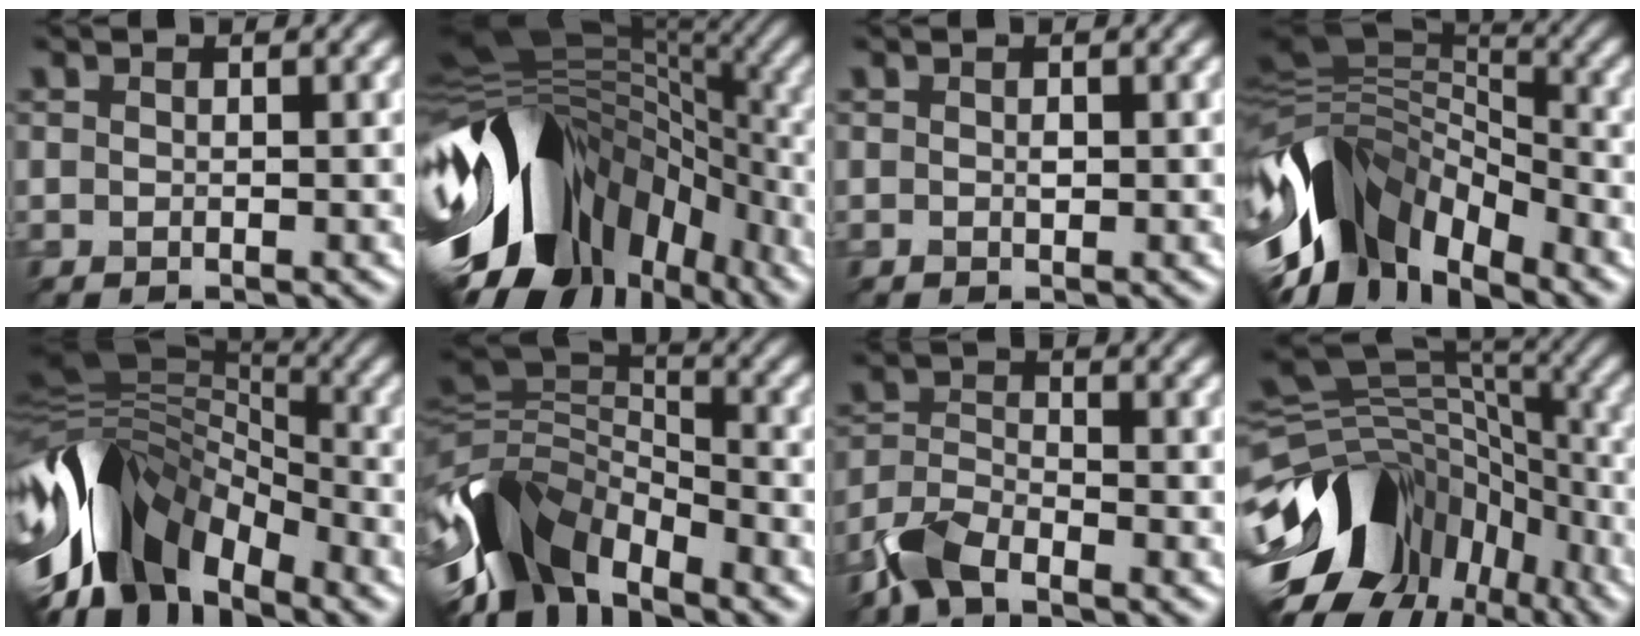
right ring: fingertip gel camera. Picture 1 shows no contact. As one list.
[{"total": 14.5, "force": [-3.9, 9.4, 10.3], "torque": [-0.191, 0.014, -0.069]}, {"total": 0.0}, {"total": 11.4, "force": [-5.6, 6.7, 7.4], "torque": [-0.144, 0.012, -0.113]}, {"total": 11.5, "force": [-5.0, 6.7, 7.9], "torque": [-0.145, 0.019, -0.109]}, {"total": 9.3, "force": [-4.9, 4.7, 6.3], "torque": [-0.121, -0.001, -0.104]}, {"total": 4.4, "force": [-3.4, 1.9, 2.1], "torque": [-0.046, -0.001, -0.080]}, {"total": 13.0, "force": [-5.3, 9.4, 7.3], "torque": [-0.148, 0.010, -0.090]}]